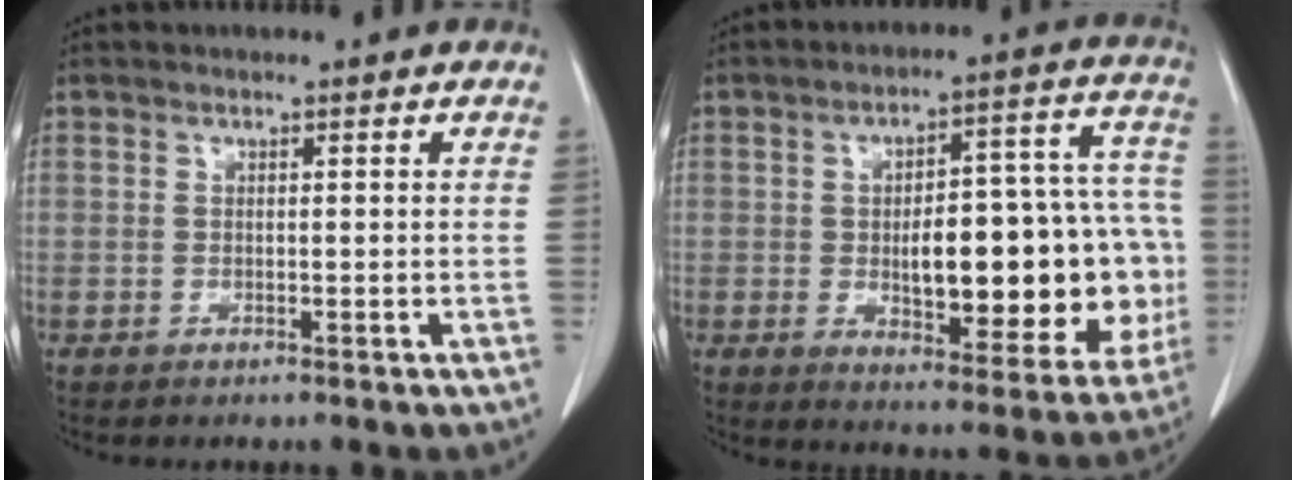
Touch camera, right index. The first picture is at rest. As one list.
[{"total": 22.3, "force": [-2.6, 7.9, 20.7], "torque": [-0.215, 0.040, -0.011]}]